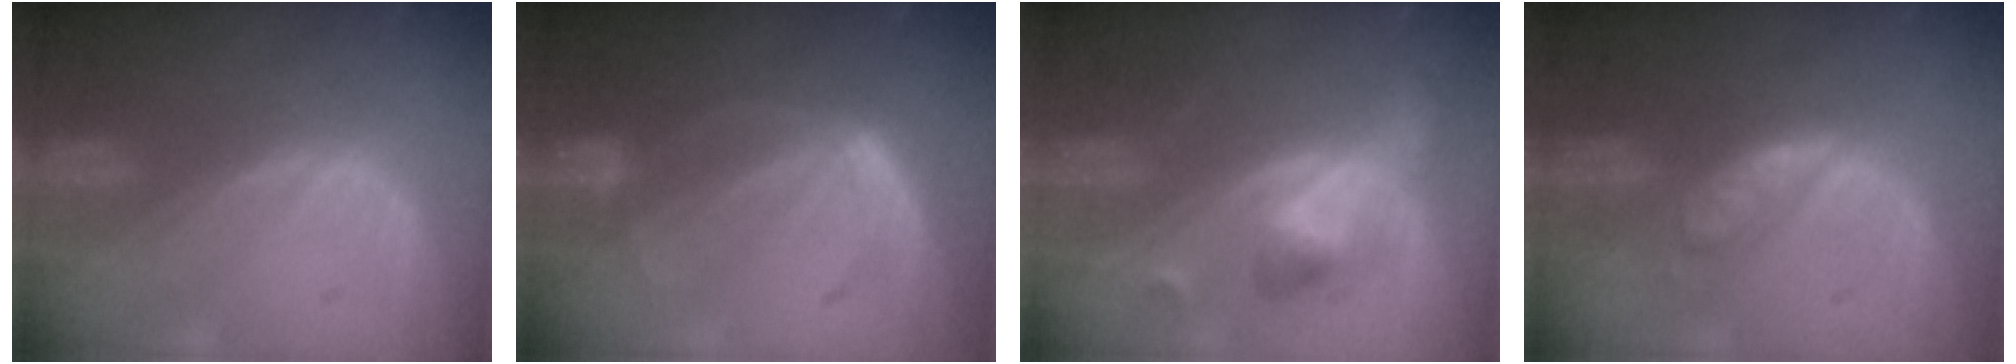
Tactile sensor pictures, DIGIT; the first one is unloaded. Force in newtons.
{"total": 4.6, "press": 4.5, "slide": 0.6}
{"total": 5.2, "press": 5.2, "slide": 0.4}
{"total": 4.5, "press": 4.5, "slide": 0.6}